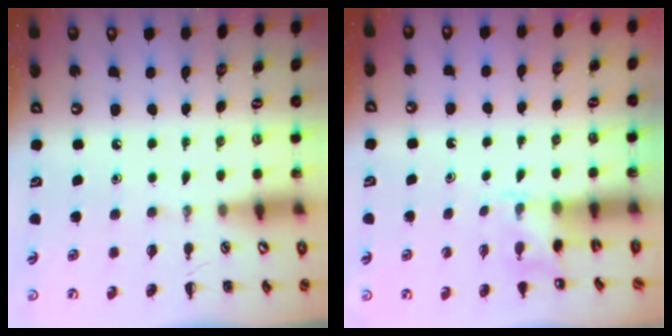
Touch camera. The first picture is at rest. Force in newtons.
{"total": 2.5, "press": 2.4, "slide": 0.9}